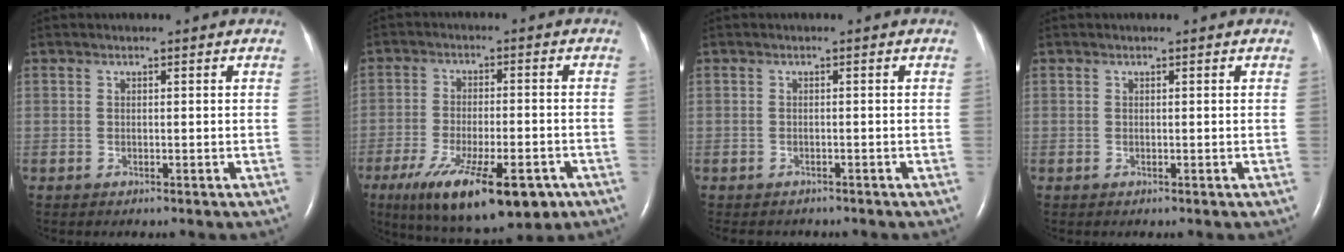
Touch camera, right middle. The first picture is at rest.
{"total": 16.7, "force": [-9.7, 5.4, 12.5], "torque": [-0.199, -0.027, -0.148]}
{"total": 4.5, "force": [-3.9, 1.9, 1.3], "torque": [-0.017, -0.002, -0.047]}
{"total": 0.0}